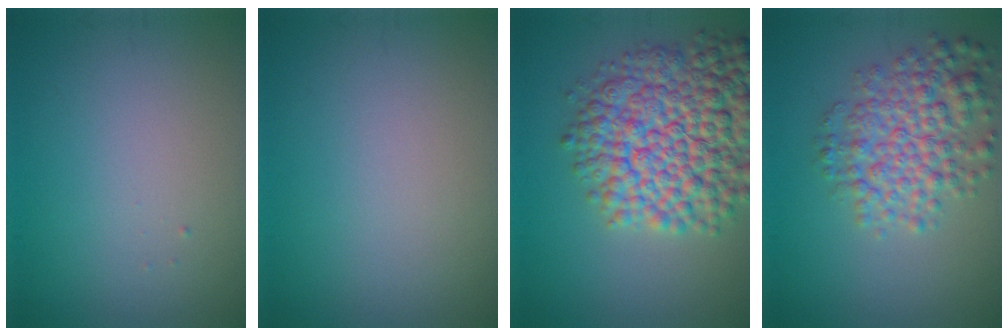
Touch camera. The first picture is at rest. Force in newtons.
{"total": 0.0}
{"total": 11.0, "press": 11.0, "slide": 0.4}
{"total": 5.5, "press": 5.5, "slide": 0.1}